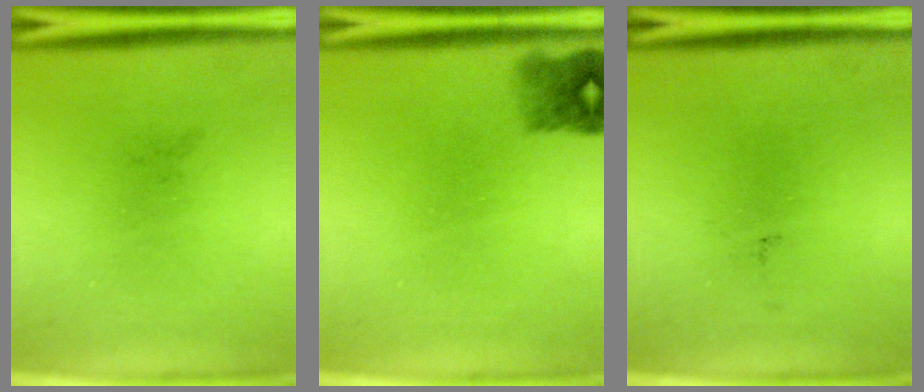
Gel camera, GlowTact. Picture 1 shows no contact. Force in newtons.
{"total": 2.7}
{"total": 0.0}